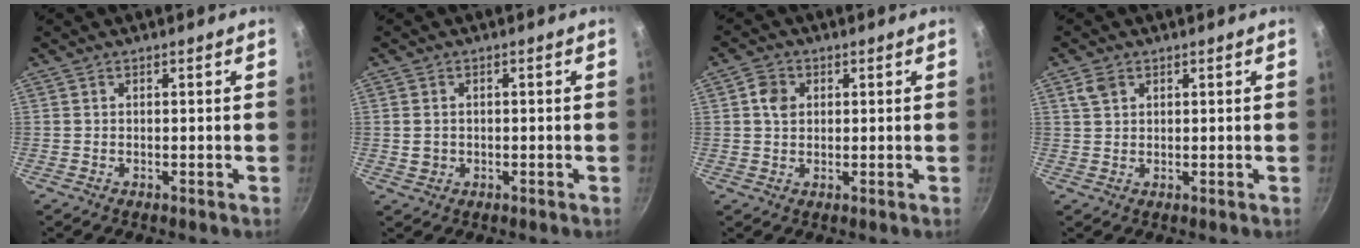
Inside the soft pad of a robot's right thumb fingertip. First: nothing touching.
{"total": 2.4, "force": [-0.3, 2.1, 1.2], "torque": [-0.019, 0.005, -0.004]}
{"total": 3.9, "force": [0.9, 3.1, 2.1], "torque": [-0.026, 0.004, 0.012]}
{"total": 2.9, "force": [1.4, 2.1, 1.5], "torque": [-0.020, 0.000, 0.028]}